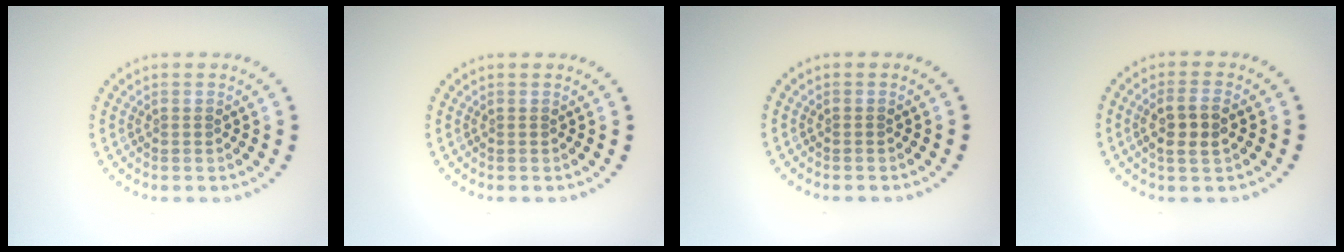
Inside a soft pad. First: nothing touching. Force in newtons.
{"total": 0.0}
{"total": 0.0}
{"total": 2.9, "press": 2.7, "slide": 0.9}